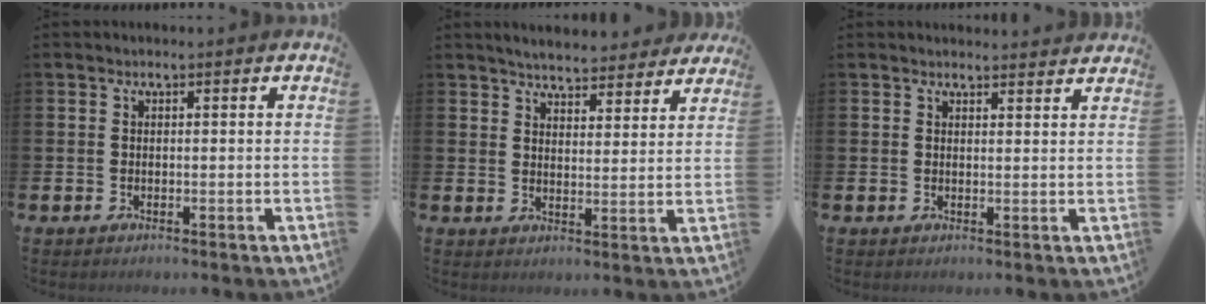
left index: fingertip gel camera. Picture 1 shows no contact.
{"total": 5.1, "force": [5.0, 1.0, 0.7], "torque": [-0.024, -0.030, 0.087]}
{"total": 1.9, "force": [1.9, 0.2, -0.1], "torque": [0.007, -0.013, 0.034]}